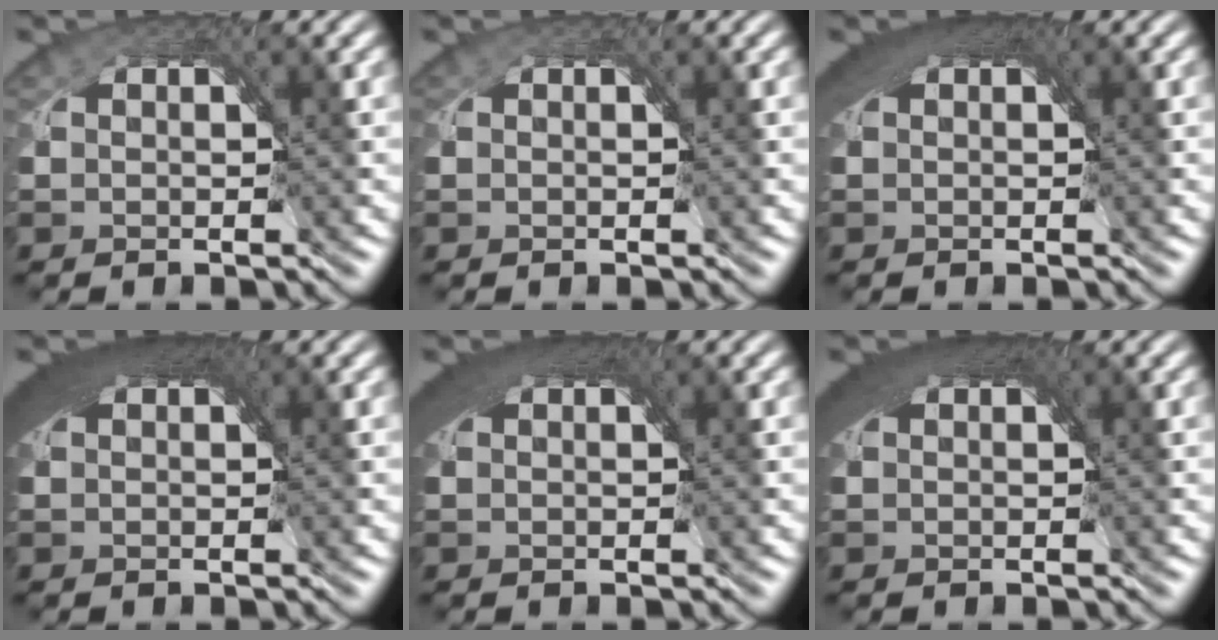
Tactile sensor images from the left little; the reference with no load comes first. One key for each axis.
{"total": 0.0}
{"total": 4.5, "fx": 1.8, "fy": 2.5, "fz": 3.3, "tx": -0.067, "ty": -0.010, "tz": 0.030}
{"total": 6.6, "fx": 1.9, "fy": 3.8, "fz": 5.0, "tx": -0.090, "ty": -0.007, "tz": 0.028}
{"total": 5.1, "fx": 1.8, "fy": 2.8, "fz": 3.8, "tx": -0.072, "ty": -0.010, "tz": 0.029}
{"total": 6.0, "fx": 2.0, "fy": 3.4, "fz": 4.4, "tx": -0.083, "ty": -0.008, "tz": 0.030}